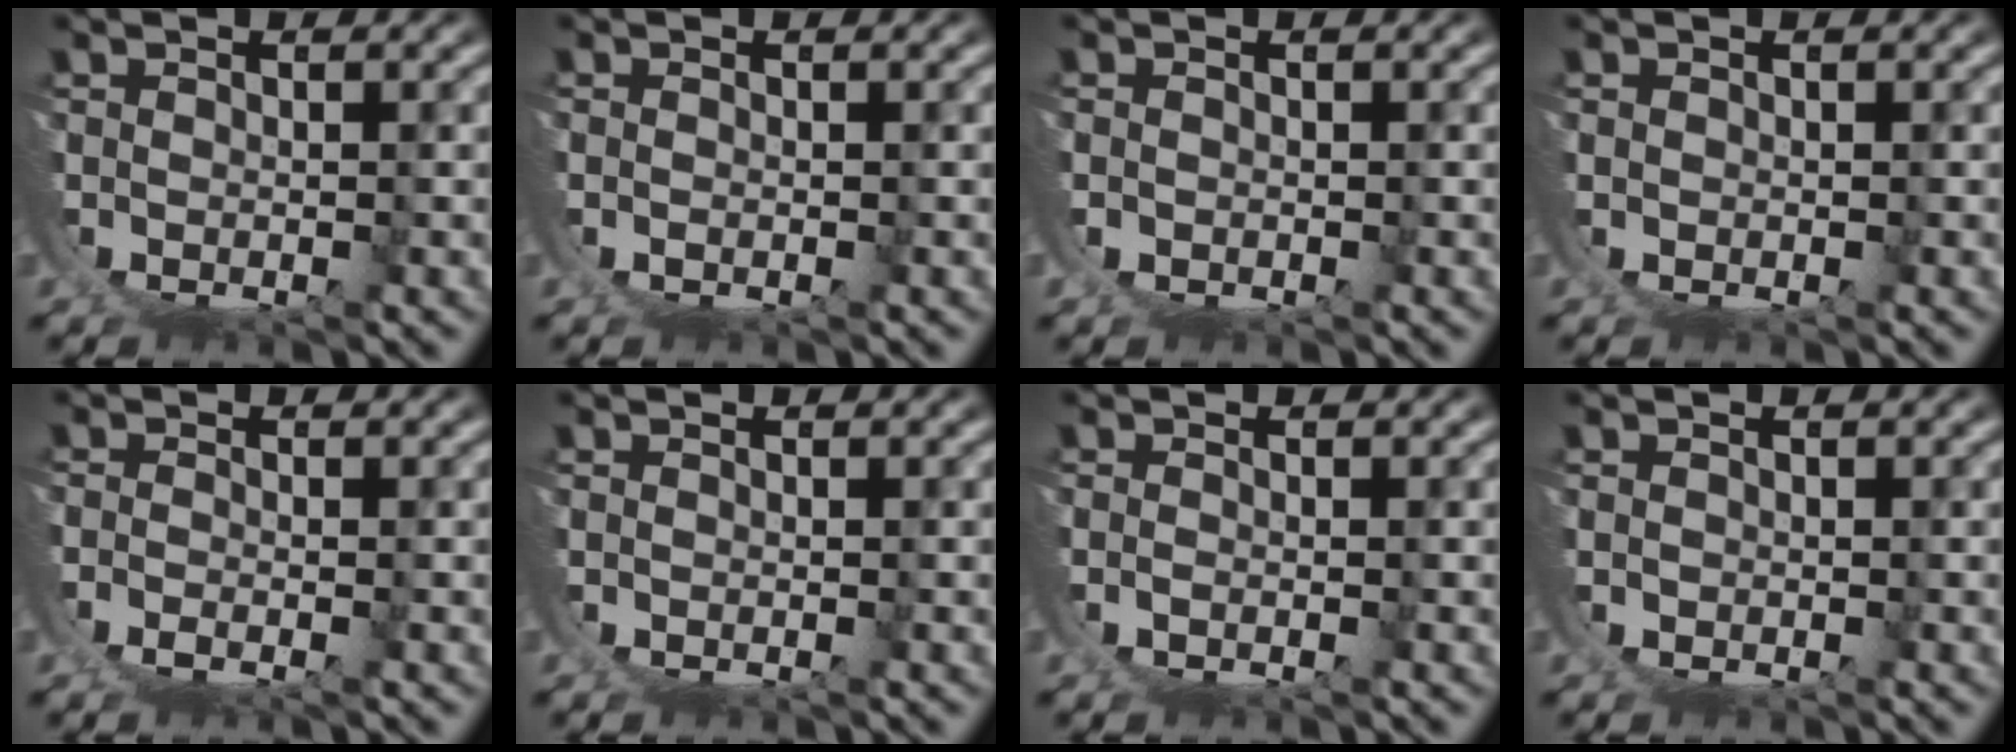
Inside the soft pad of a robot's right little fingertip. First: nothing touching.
{"total": 0.5, "force": [0.4, 0.1, 0.3], "torque": [-0.006, 0.002, 0.008]}
{"total": 0.9, "force": [0.4, 0.8, 0.1], "torque": [-0.010, 0.002, 0.005]}
{"total": 0.5, "force": [0.2, 0.4, -0.2], "torque": [0.003, 0.002, 0.002]}
{"total": 1.8, "force": [0.3, 0.8, 1.6], "torque": [-0.043, -0.011, 0.010]}
{"total": 0.0}
{"total": 0.9, "force": [0.3, 0.3, 0.7], "torque": [-0.019, -0.001, 0.007]}
{"total": 0.8, "force": [0.4, 0.7, -0.1], "torque": [0.000, 0.002, 0.004]}